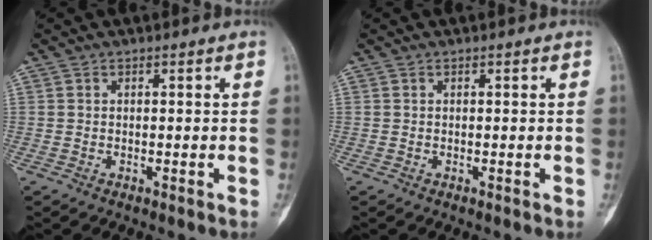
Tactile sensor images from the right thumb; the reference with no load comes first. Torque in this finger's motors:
{"motor_torque": [0.02, 0.02, -0.20, 0.22, 0.00]}